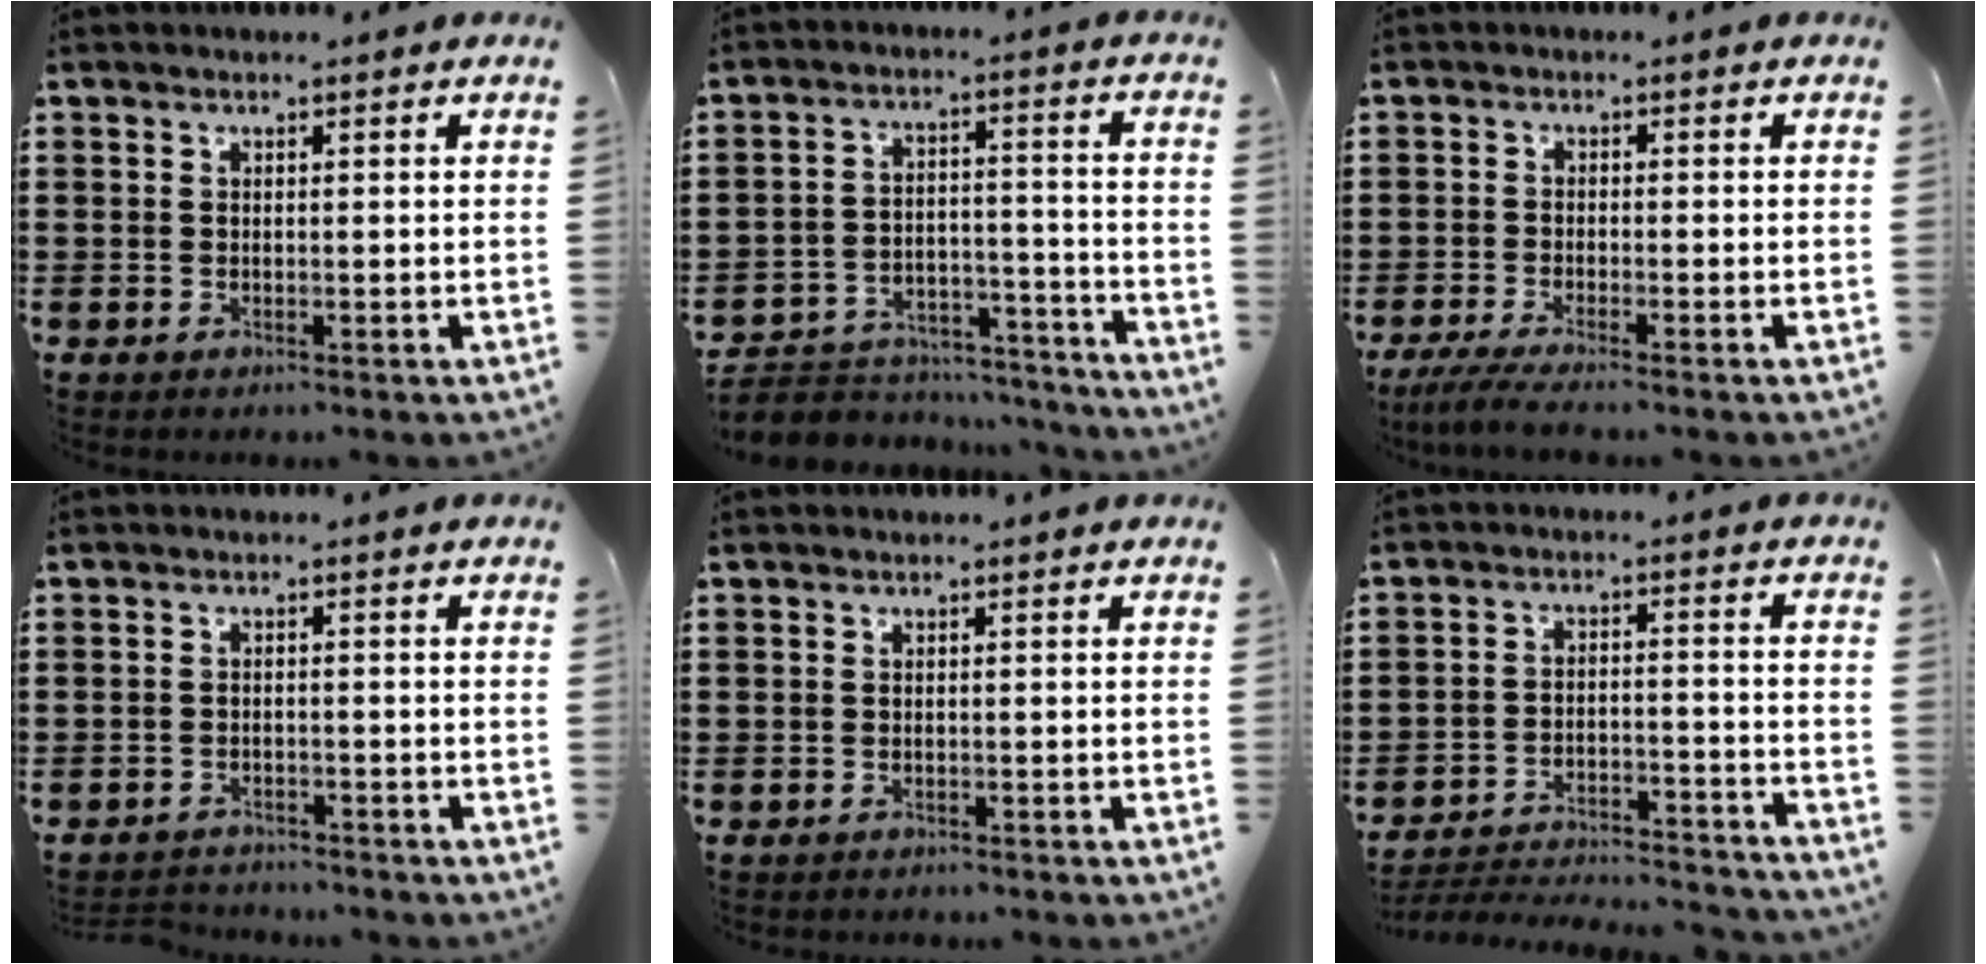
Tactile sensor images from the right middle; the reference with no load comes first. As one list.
[{"total": 5.1, "force": [-4.8, 1.5, 0.4], "torque": [-0.016, 0.012, -0.101]}, {"total": 3.0, "force": [-2.6, 0.1, 1.5], "torque": [-0.040, -0.007, -0.055]}, {"total": 2.0, "force": [-1.9, 0.4, -0.1], "torque": [-0.005, 0.001, -0.044]}, {"total": 0.7, "force": [-0.7, 0.3, -0.1], "torque": [0.001, 0.003, -0.016]}, {"total": 4.8, "force": [-4.6, 0.5, 1.0], "torque": [-0.027, 0.002, -0.098]}]